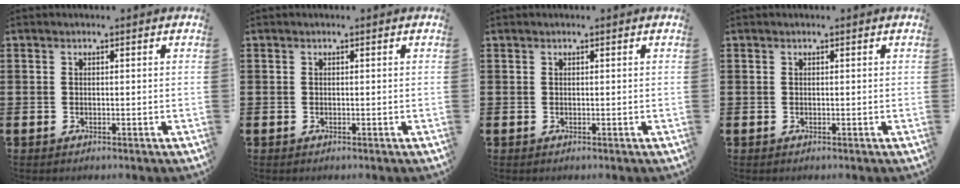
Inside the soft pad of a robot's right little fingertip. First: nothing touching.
{"total": 0.0}
{"total": 0.0}
{"total": 0.0}